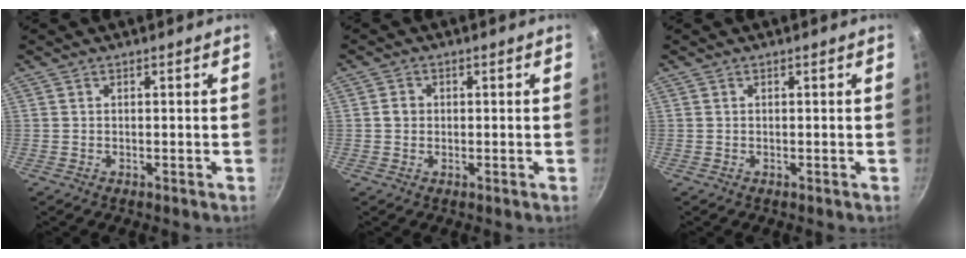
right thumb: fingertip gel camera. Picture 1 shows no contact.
{"total": 2.0, "force": [0.0, 1.8, 0.9], "torque": [-0.006, 0.007, -0.002]}
{"total": 0.0}